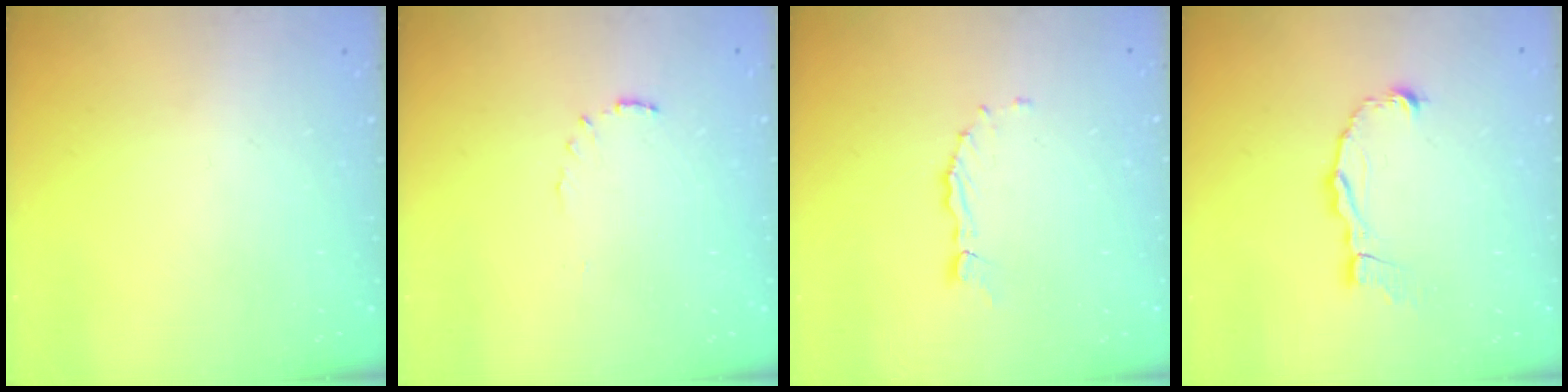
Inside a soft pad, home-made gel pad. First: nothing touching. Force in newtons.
{"total": 5.3, "press": 5.3, "slide": 0.5}
{"total": 2.2, "press": 2.2, "slide": 0.2}
{"total": 5.1, "press": 5.1, "slide": 0.3}